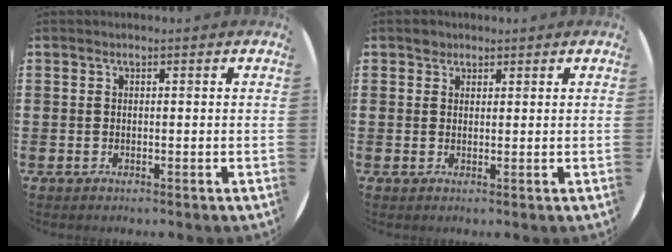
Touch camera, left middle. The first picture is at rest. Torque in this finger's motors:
{"motor_torque": [0.23, -0.19, 0.00, 0.00]}